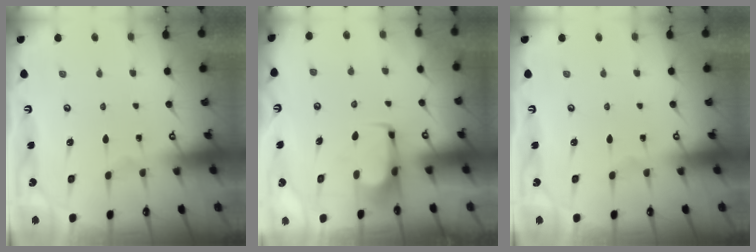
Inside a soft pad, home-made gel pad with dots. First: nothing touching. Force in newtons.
{"total": 1.7, "press": 1.7, "slide": 0.4}
{"total": 0.0}